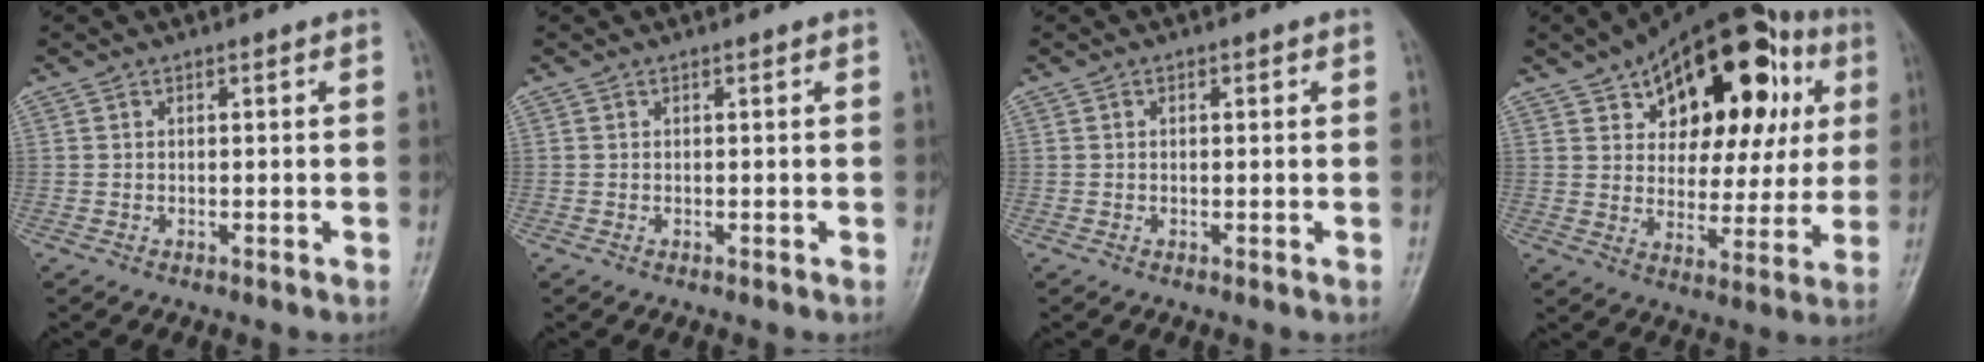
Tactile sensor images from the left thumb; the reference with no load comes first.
{"total": 0.0}
{"total": 0.8, "force": [0.1, 0.5, 0.6], "torque": [-0.008, 0.000, 0.001]}
{"total": 24.6, "force": [9.8, 13.6, 18.0], "torque": [-0.217, 0.013, 0.145]}